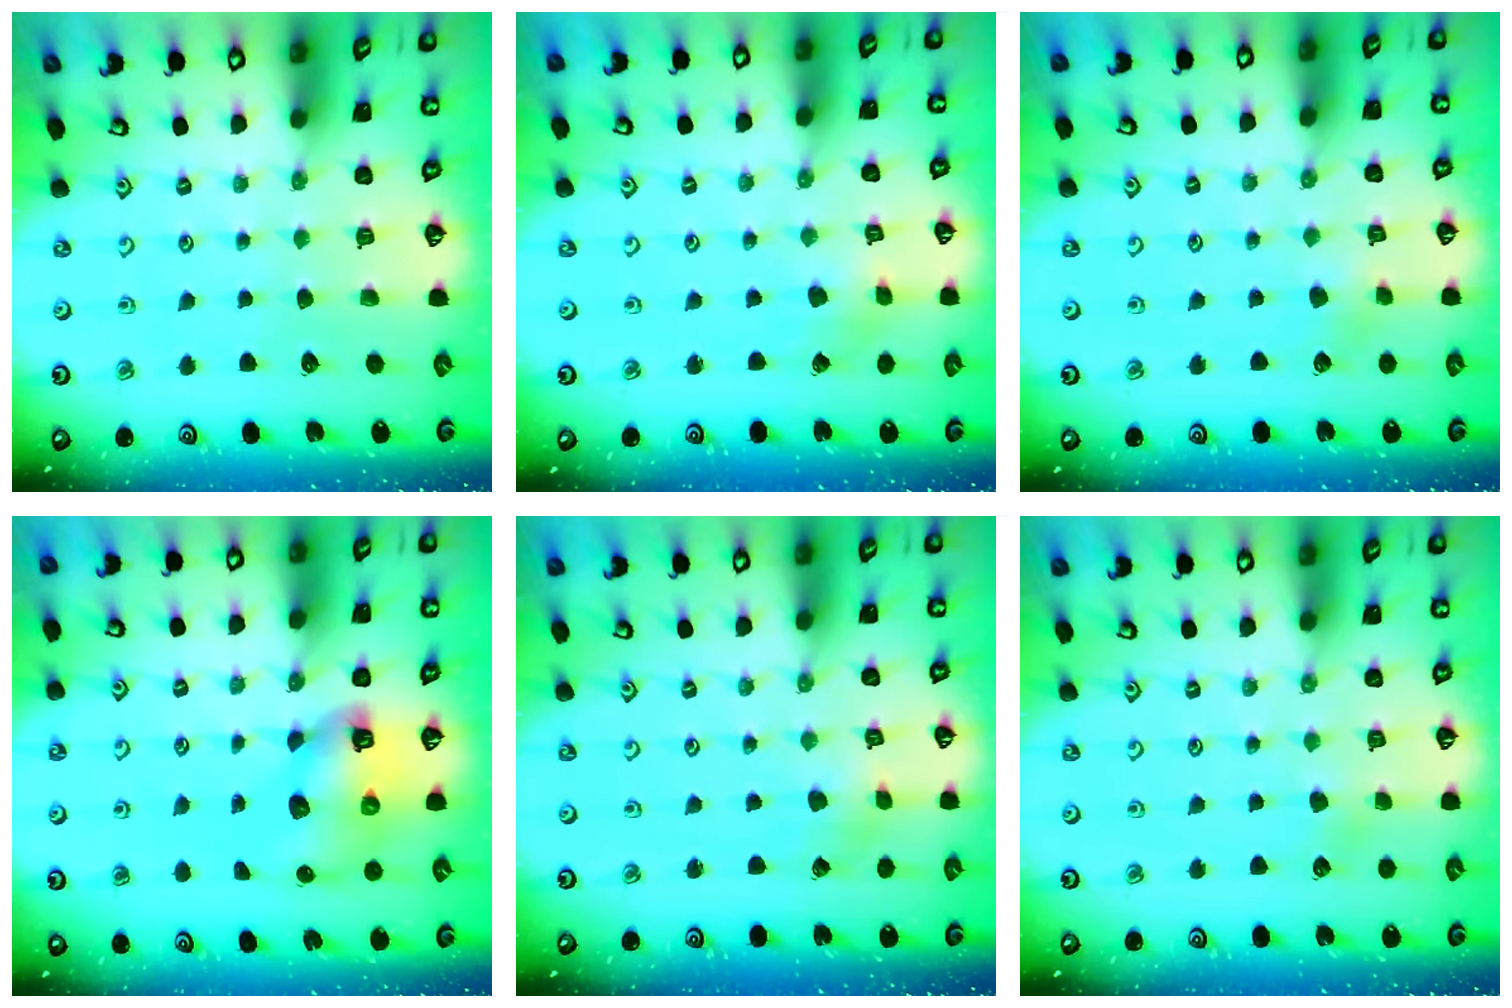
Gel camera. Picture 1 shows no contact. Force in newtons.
{"total": 2.1, "press": 2.1, "slide": 0.2}
{"total": 2.5, "press": 2.5, "slide": 0.4}
{"total": 9.9, "press": 9.8, "slide": 1.3}
{"total": 2.2, "press": 2.2, "slide": 0.3}
{"total": 2.9, "press": 2.8, "slide": 0.3}